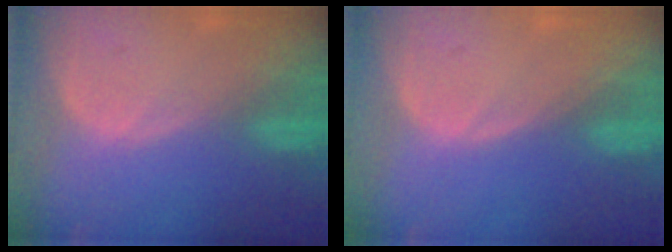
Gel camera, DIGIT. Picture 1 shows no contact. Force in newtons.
{"total": 0.0}